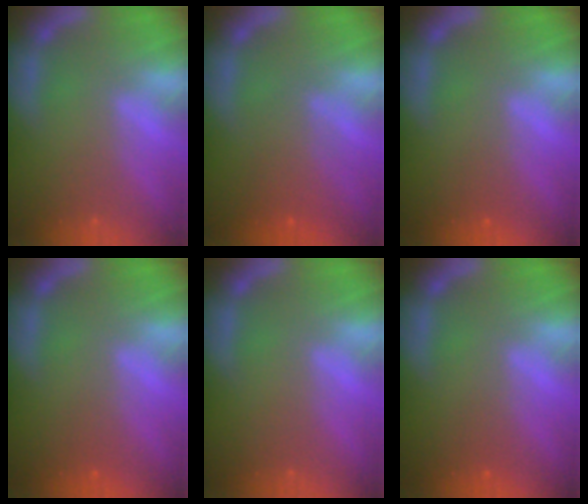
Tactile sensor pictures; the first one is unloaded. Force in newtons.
{"total": 3.6}
{"total": 1.0}
{"total": 1.0}
{"total": 0.0}
{"total": 1.0}